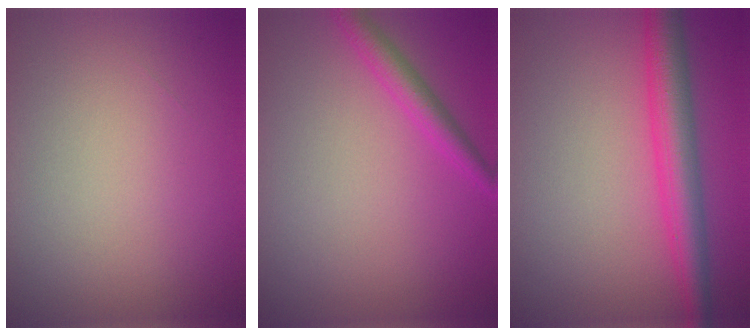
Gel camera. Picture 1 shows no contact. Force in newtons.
{"total": 2.2, "press": 2.2, "slide": 0.2}
{"total": 4.9, "press": 4.9, "slide": 0.3}